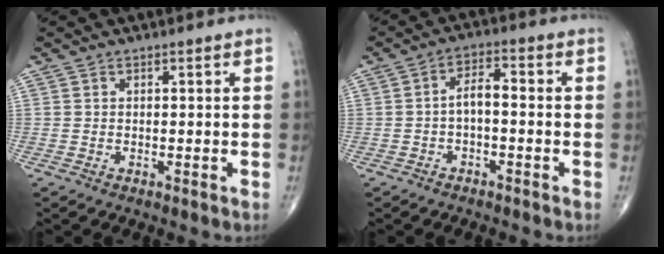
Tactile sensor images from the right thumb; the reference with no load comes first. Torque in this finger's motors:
{"motor_torque": [-0.37, 0.47, 0.05, -0.02, 0.00]}